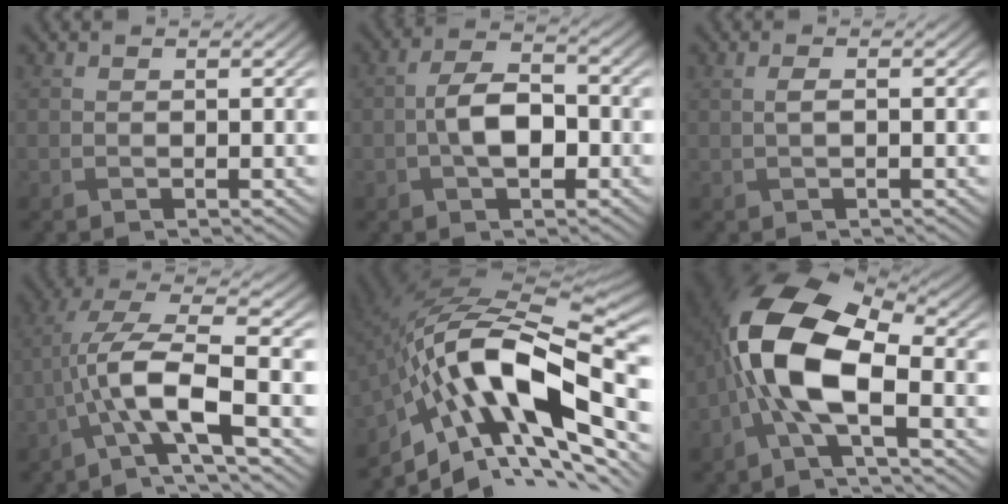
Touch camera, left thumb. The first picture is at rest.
{"total": 5.9, "force": [-1.1, 3.0, 4.9], "torque": [-0.098, 0.005, -0.024]}
{"total": 1.2, "force": [0.1, 0.2, 1.2], "torque": [-0.028, 0.005, 0.001]}
{"total": 9.5, "force": [-3.2, 2.4, 8.6], "torque": [-0.170, 0.015, -0.073]}
{"total": 18.5, "force": [-5.3, 8.6, 15.5], "torque": [-0.309, 0.009, -0.100]}
{"total": 12.7, "force": [-1.7, 5.8, 11.2], "torque": [-0.240, 0.010, -0.047]}